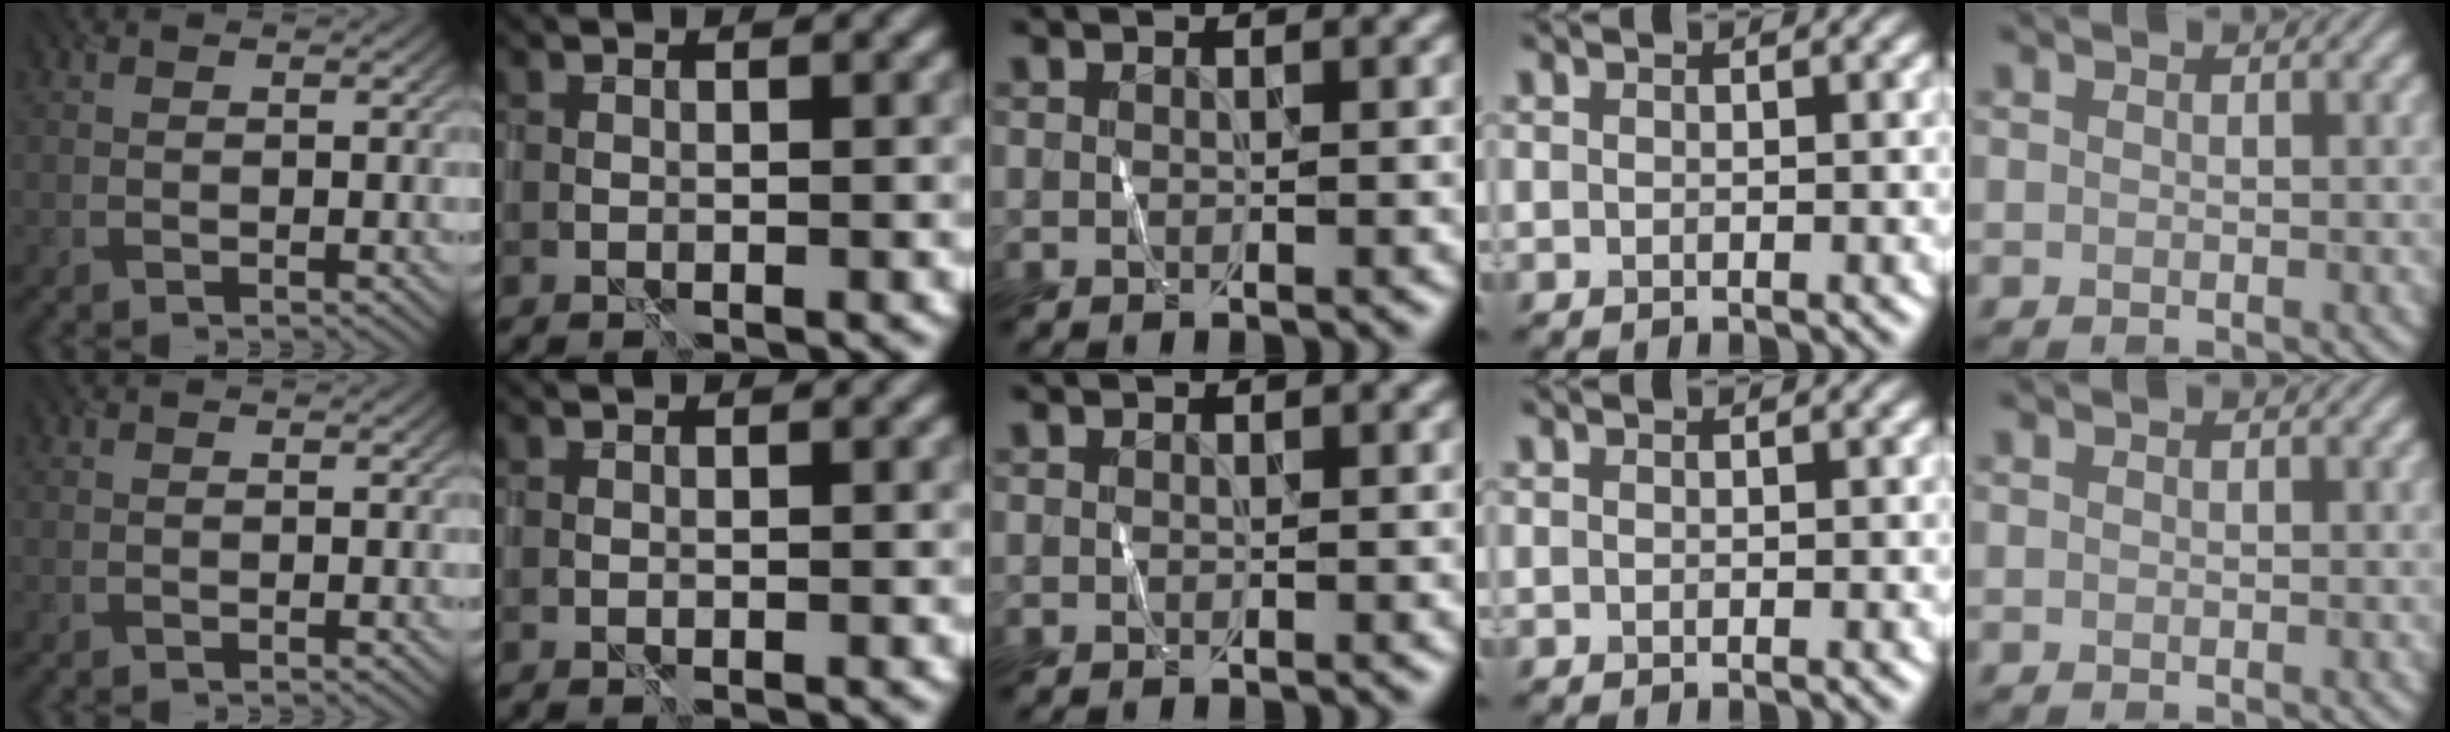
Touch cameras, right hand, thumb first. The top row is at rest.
{}